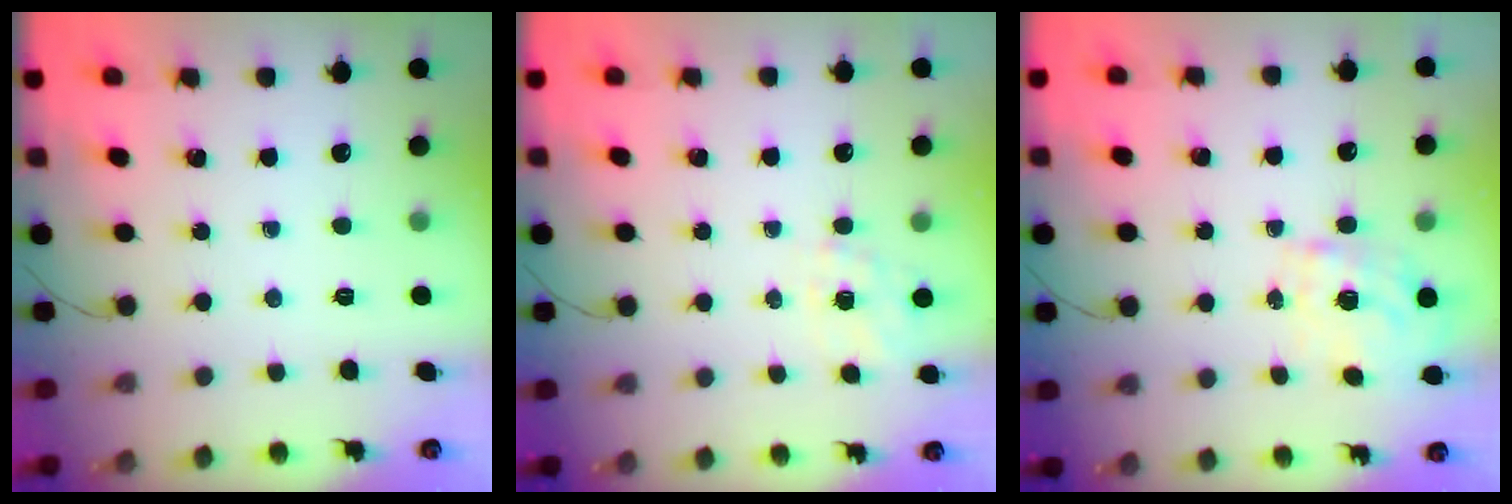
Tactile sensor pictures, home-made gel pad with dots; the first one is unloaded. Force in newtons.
{"total": 5.8, "press": 5.7, "slide": 1.5}
{"total": 0.9, "press": 0.7, "slide": 0.6}